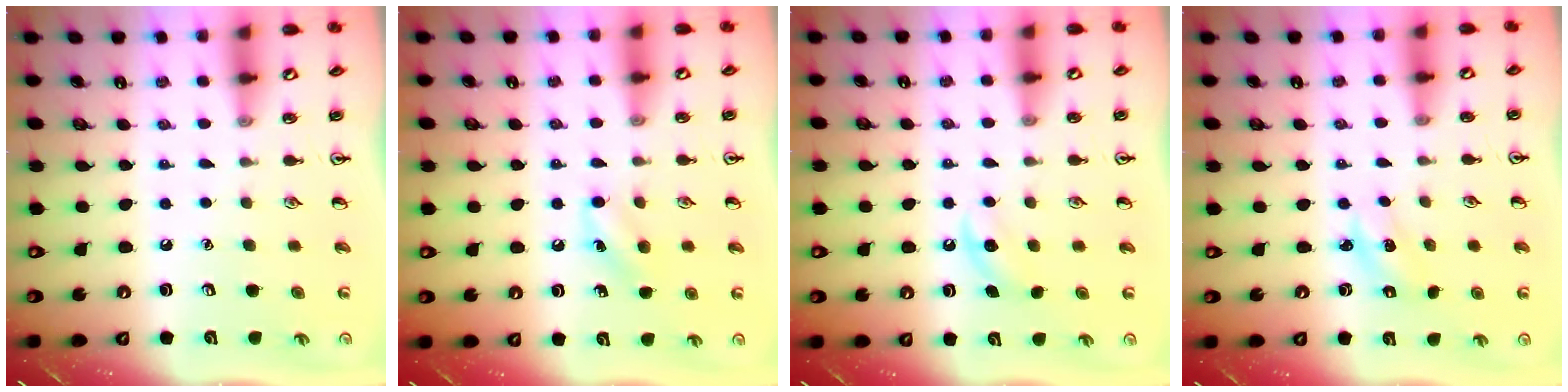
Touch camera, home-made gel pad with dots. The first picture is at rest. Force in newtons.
{"total": 7.4, "press": 7.1, "slide": 2.0}
{"total": 3.7, "press": 3.5, "slide": 1.2}
{"total": 2.3, "press": 2.2, "slide": 0.4}